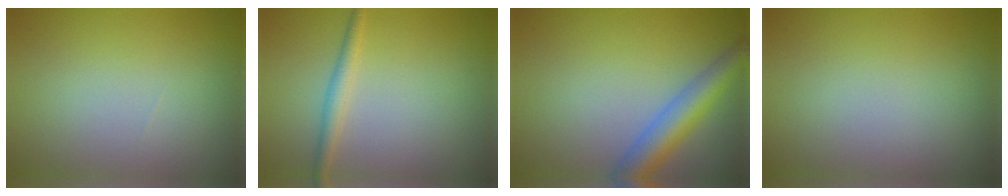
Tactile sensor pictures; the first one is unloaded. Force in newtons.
{"total": 1.9, "press": 1.9, "slide": 0.1}
{"total": 4.9, "press": 4.9, "slide": 0.3}
{"total": 0.0}